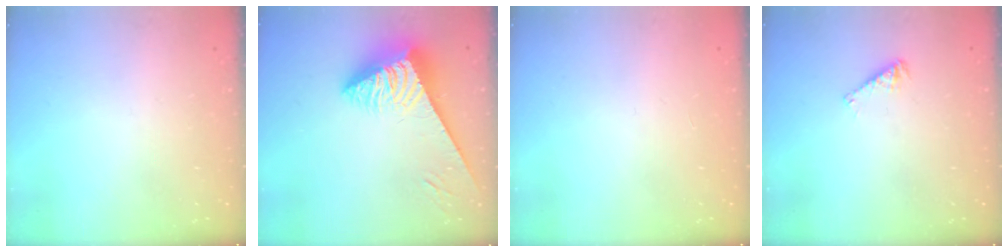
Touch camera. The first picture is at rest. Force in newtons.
{"total": 6.5, "press": 6.4, "slide": 1.0}
{"total": 0.0}
{"total": 3.3, "press": 3.2, "slide": 0.6}